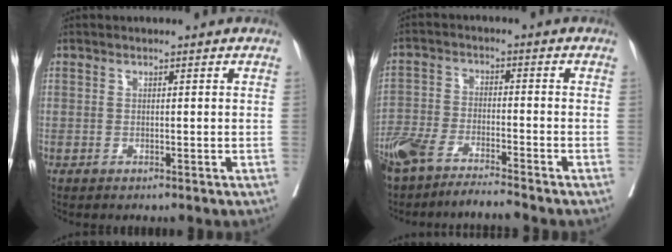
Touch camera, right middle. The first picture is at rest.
{"total": 8.4, "force": [-7.4, 0.7, 4.0], "torque": [-0.075, -0.010, -0.136]}